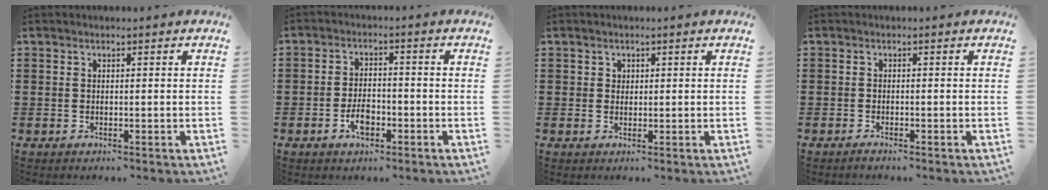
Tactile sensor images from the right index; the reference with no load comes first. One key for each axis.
{"total": 4.0, "fx": -1.9, "fy": 1.8, "fz": 3.0, "tx": -0.068, "ty": -0.004, "tz": -0.037}
{"total": 1.0, "fx": 0.5, "fy": 0.9, "fz": 0.1, "tx": -0.004, "ty": 0.003, "tz": 0.010}
{"total": 0.7, "fx": -0.6, "fy": 0.0, "fz": 0.3, "tx": -0.008, "ty": -0.006, "tz": -0.011}